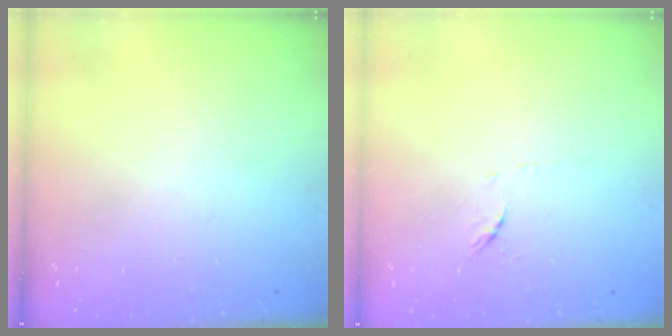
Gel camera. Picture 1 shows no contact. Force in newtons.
{"total": 5.4, "press": 5.3, "slide": 0.9}